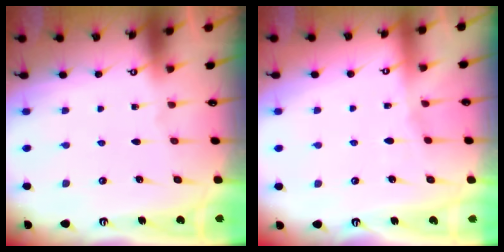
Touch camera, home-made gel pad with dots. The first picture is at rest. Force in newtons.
{"total": 3.3, "press": 3.2, "slide": 0.6}